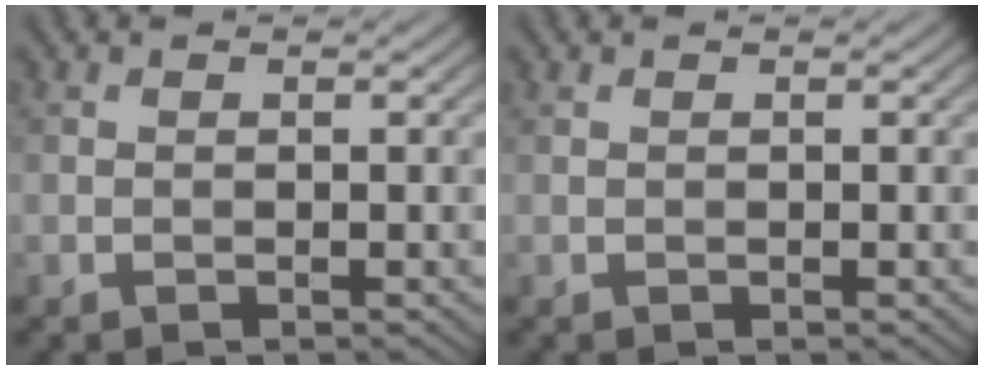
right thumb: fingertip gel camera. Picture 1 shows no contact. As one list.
[{"total": 0.0}]